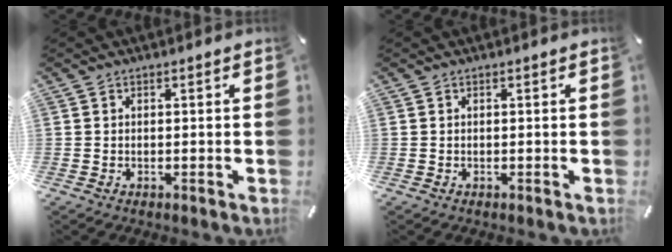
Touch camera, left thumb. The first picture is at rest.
{"total": 0.0}